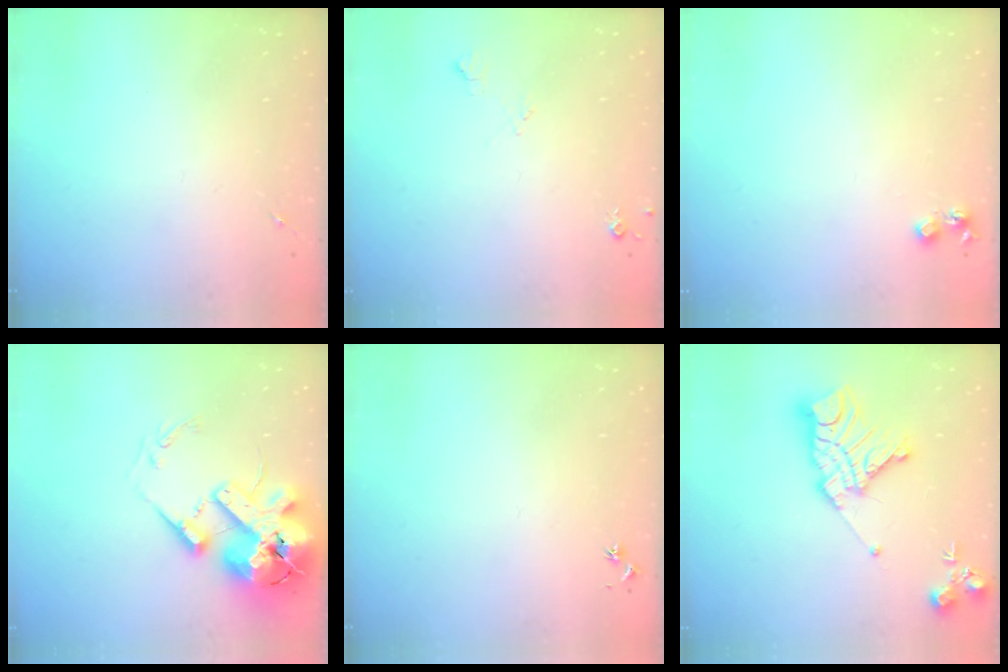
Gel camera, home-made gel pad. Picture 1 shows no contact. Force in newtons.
{"total": 5.1, "press": 5.1, "slide": 0.8}
{"total": 4.8, "press": 4.7, "slide": 0.7}
{"total": 23.0, "press": 22.7, "slide": 3.8}
{"total": 3.0, "press": 2.9, "slide": 0.3}
{"total": 18.2, "press": 18.1, "slide": 1.5}